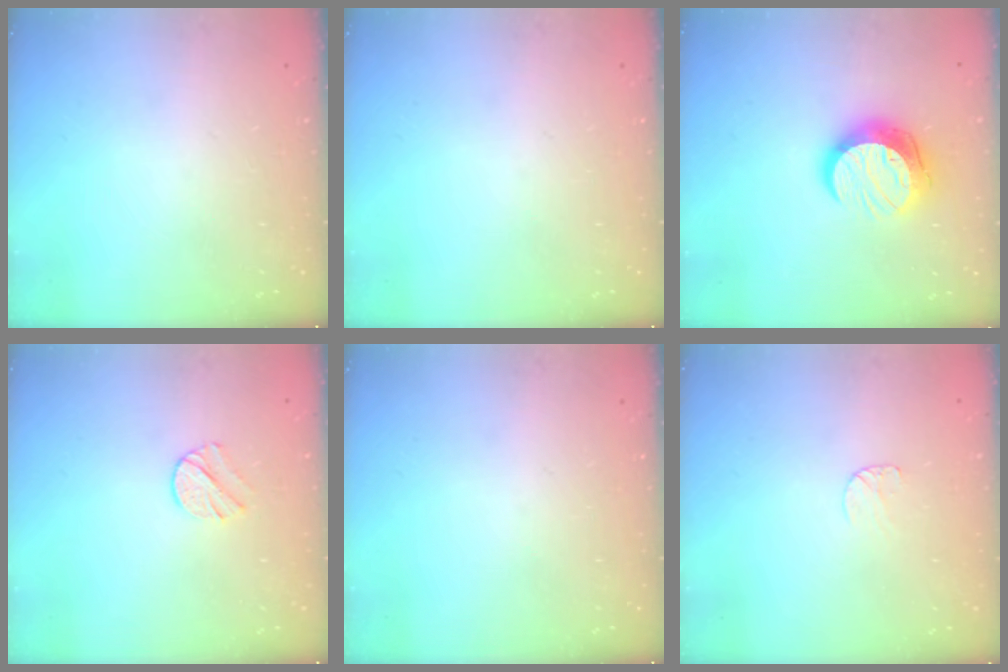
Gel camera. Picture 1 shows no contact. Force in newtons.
{"total": 0.0}
{"total": 12.9, "press": 12.8, "slide": 1.1}
{"total": 6.1, "press": 6.1, "slide": 0.7}
{"total": 0.0}
{"total": 4.4, "press": 4.4, "slide": 0.4}